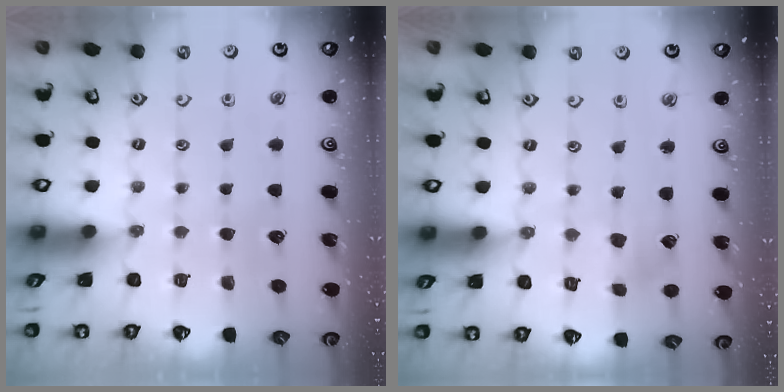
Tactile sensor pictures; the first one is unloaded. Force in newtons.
{"total": 2.5, "press": 2.5, "slide": 0.5}